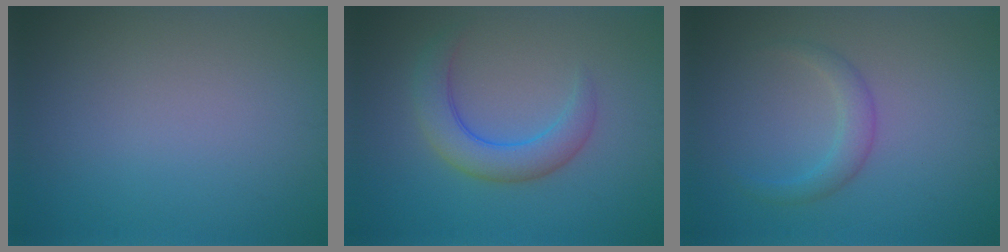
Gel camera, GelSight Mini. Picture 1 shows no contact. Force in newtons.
{"total": 4.3, "press": 4.3, "slide": 0.3}
{"total": 1.5, "press": 1.5, "slide": 0.1}